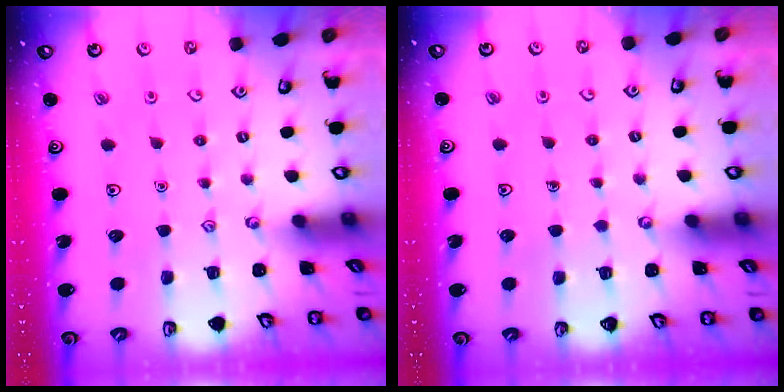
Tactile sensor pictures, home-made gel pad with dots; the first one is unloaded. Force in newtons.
{"total": 0.8, "press": 0.8, "slide": 0.3}